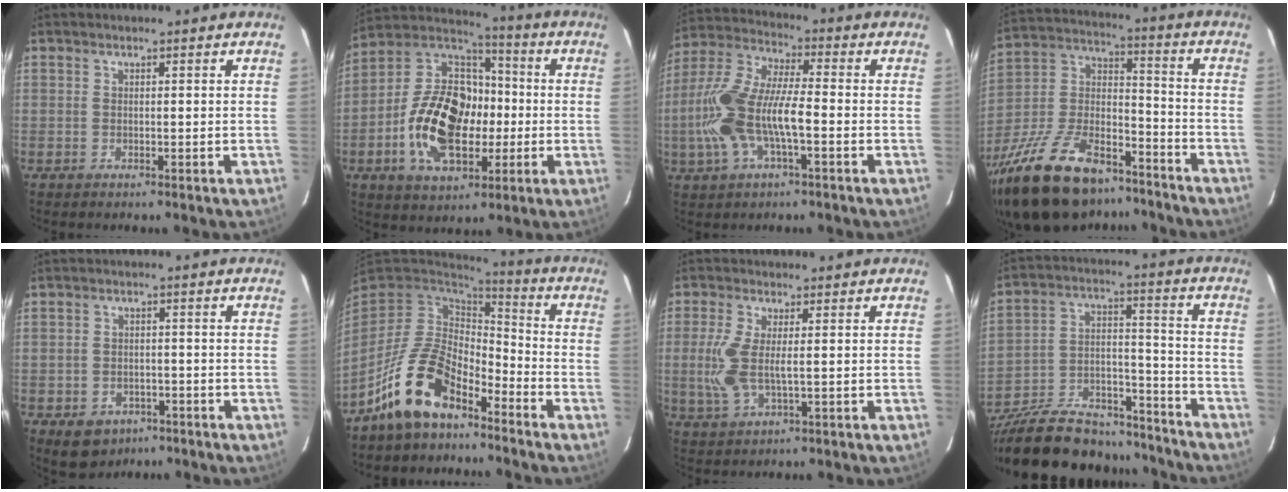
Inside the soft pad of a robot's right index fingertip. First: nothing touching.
{"total": 20.2, "force": [-3.8, 12.8, 15.1], "torque": [-0.306, 0.025, -0.061]}
{"total": 15.4, "force": [-3.6, 5.6, 13.9], "torque": [-0.296, 0.005, -0.073]}
{"total": 29.3, "force": [-20.7, 13.0, 16.2], "torque": [-0.335, 0.000, -0.329]}
{"total": 6.6, "force": [-3.8, 4.9, 2.3], "torque": [-0.053, 0.005, -0.042]}
{"total": 13.8, "force": [-8.8, 6.9, 8.0], "torque": [-0.170, 0.010, -0.162]}
{"total": 6.7, "force": [0.0, 2.2, 6.4], "torque": [-0.149, -0.003, 0.000]}
{"total": 28.6, "force": [-23.1, 11.0, 12.9], "torque": [-0.255, 0.021, -0.339]}